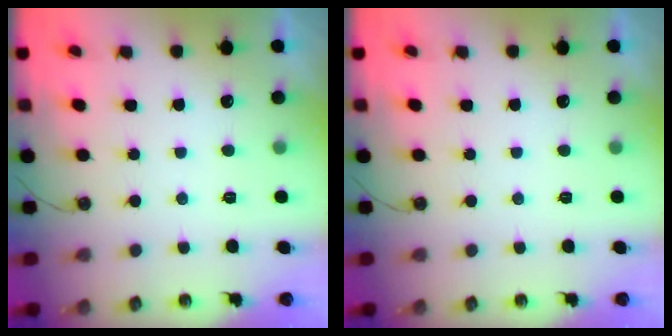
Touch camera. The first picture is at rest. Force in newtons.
{"total": 0.0}